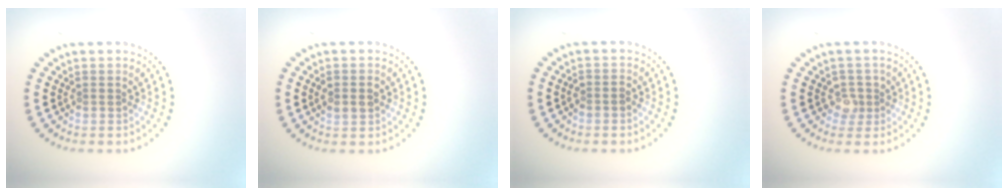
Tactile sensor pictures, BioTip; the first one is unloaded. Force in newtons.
{"total": 1.6, "press": 1.6, "slide": 0.1}
{"total": 1.1, "press": 1.0, "slide": 0.5}
{"total": 1.7, "press": 1.4, "slide": 0.9}